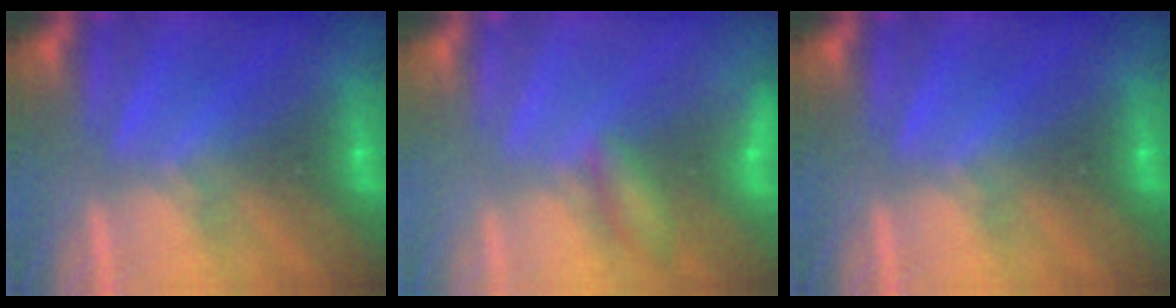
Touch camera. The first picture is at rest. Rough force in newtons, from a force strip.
{"total": 2.1}
{"total": 0.0}